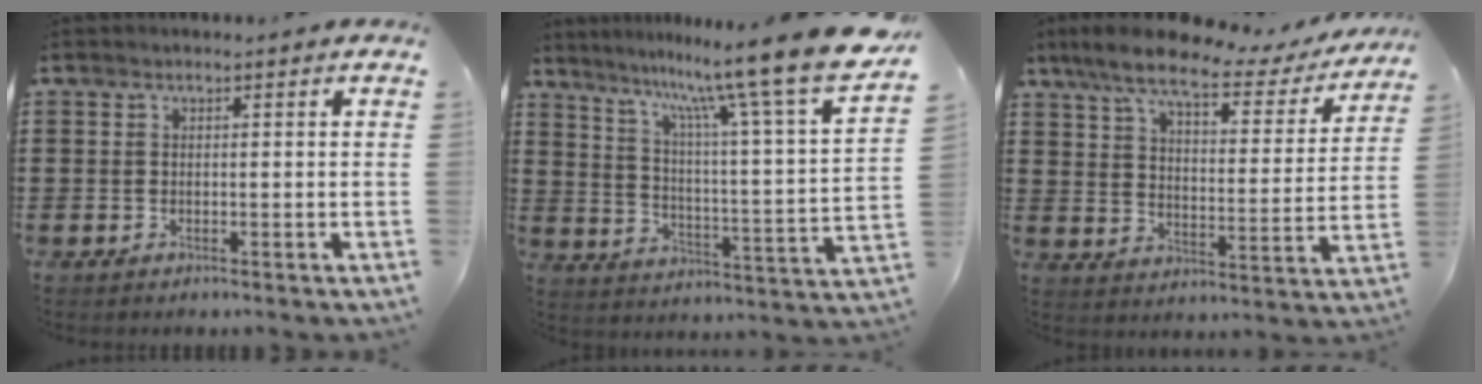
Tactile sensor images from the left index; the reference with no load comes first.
{"total": 13.8, "force": [11.4, -0.9, 7.7], "torque": [-0.153, -0.091, 0.178]}
{"total": 9.1, "force": [7.1, 1.7, 5.4], "torque": [-0.132, -0.028, 0.120]}